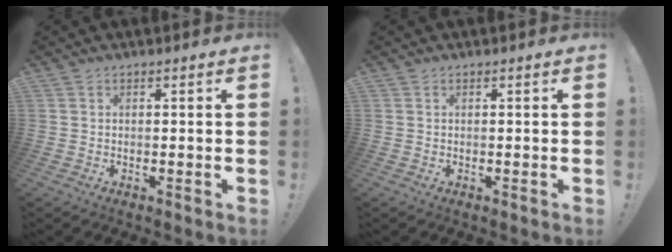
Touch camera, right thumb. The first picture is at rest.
{"total": 0.0}